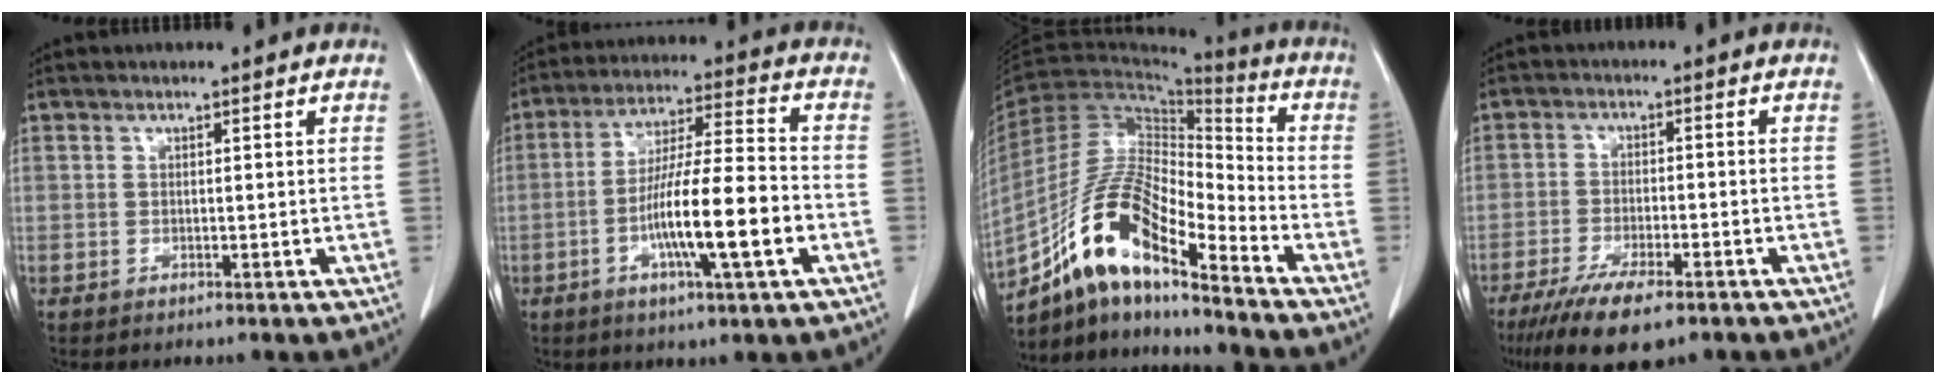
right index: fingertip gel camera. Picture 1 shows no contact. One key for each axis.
{"total": 13.4, "fx": -3.9, "fy": 0.9, "fz": 12.8, "tx": -0.224, "ty": 0.000, "tz": -0.067}
{"total": 15.0, "fx": -10.4, "fy": 3.1, "fz": 10.3, "tx": -0.201, "ty": 0.015, "tz": -0.188}
{"total": 9.6, "fx": -6.5, "fy": 2.3, "fz": 6.6, "tx": -0.111, "ty": -0.017, "tz": -0.106}